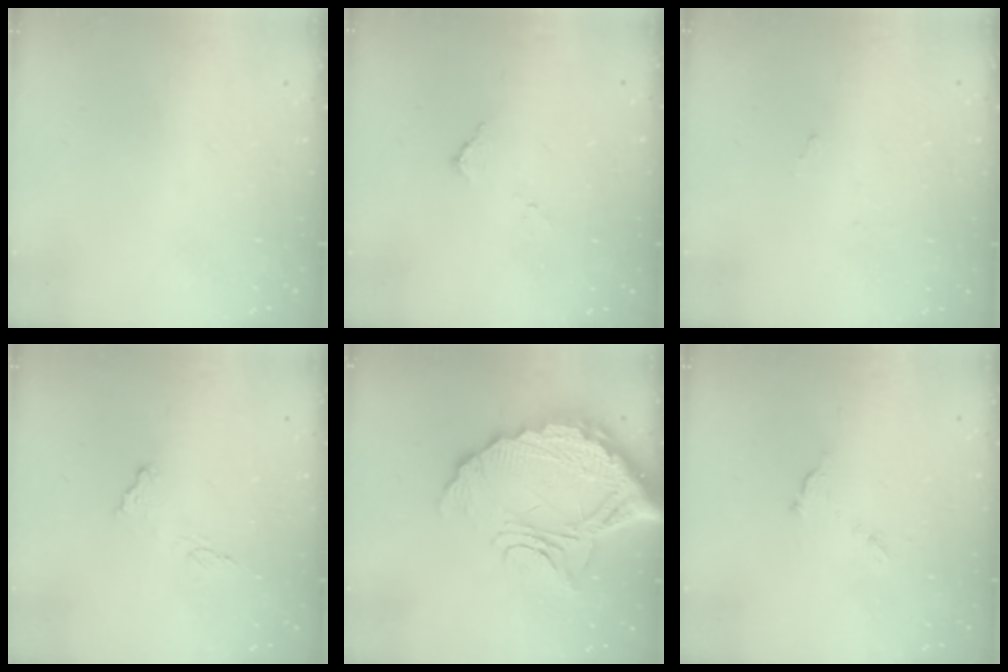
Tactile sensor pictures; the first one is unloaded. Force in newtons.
{"total": 5.8, "press": 5.8, "slide": 0.2}
{"total": 6.6, "press": 6.6, "slide": 0.3}
{"total": 9.6, "press": 9.5, "slide": 0.6}
{"total": 19.6, "press": 19.5, "slide": 1.7}
{"total": 6.3, "press": 6.3, "slide": 0.2}